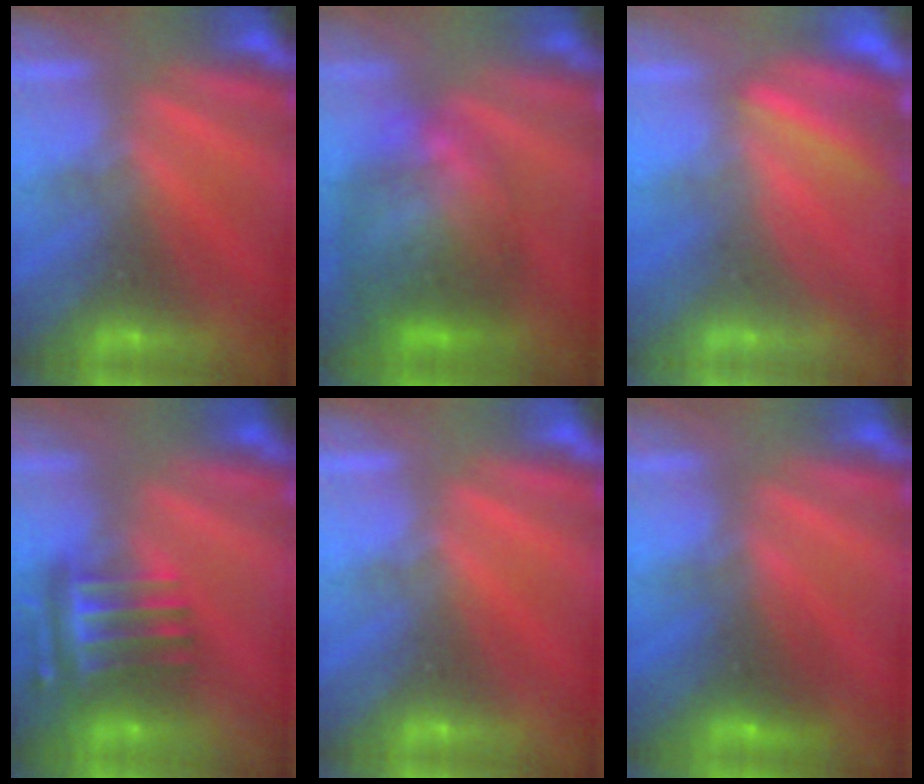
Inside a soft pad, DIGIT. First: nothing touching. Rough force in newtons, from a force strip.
{"total": 8.1}
{"total": 7.3}
{"total": 7.6}
{"total": 0.0}
{"total": 2.7}